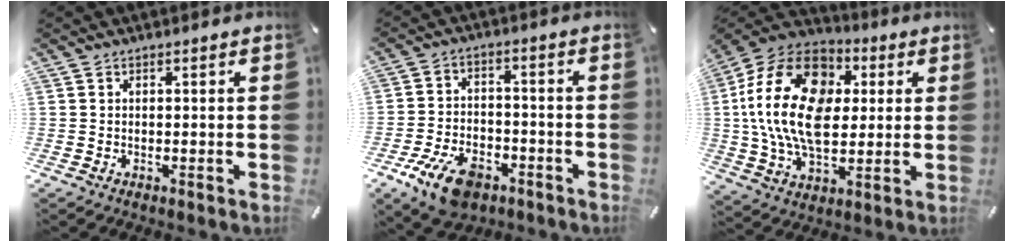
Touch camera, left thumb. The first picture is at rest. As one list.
[{"total": 10.6, "force": [-6.0, 6.3, 6.1], "torque": [-0.122, 0.033, -0.105]}, {"total": 22.3, "force": [2.3, 15.8, 15.5], "torque": [-0.304, 0.014, 0.039]}]